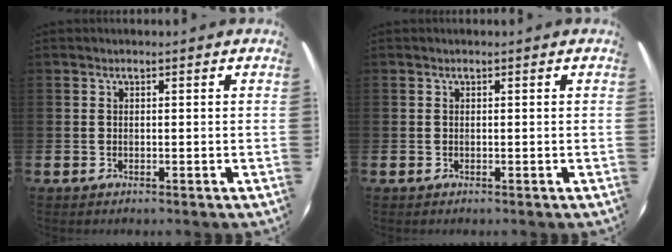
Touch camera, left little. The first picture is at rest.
{"total": 0.0}